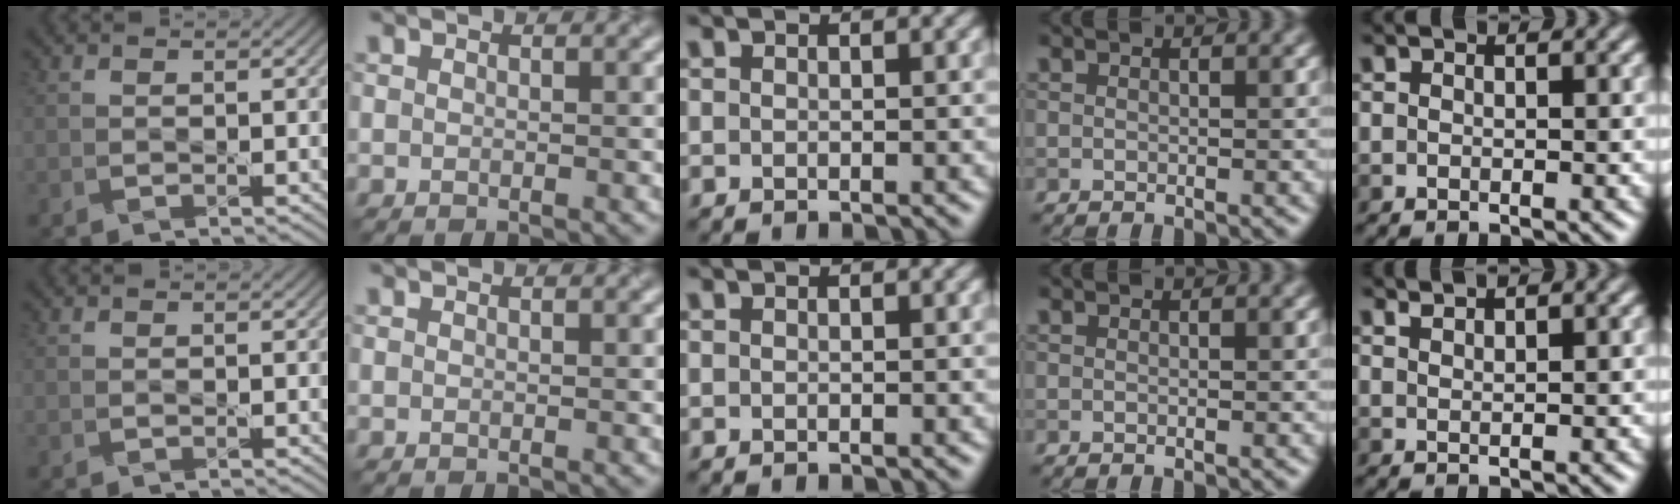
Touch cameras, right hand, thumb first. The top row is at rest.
{"little": {"total": 1.1, "force": [1.0, -0.3, -0.1], "torque": [-0.002, 0.001, 0.027]}}